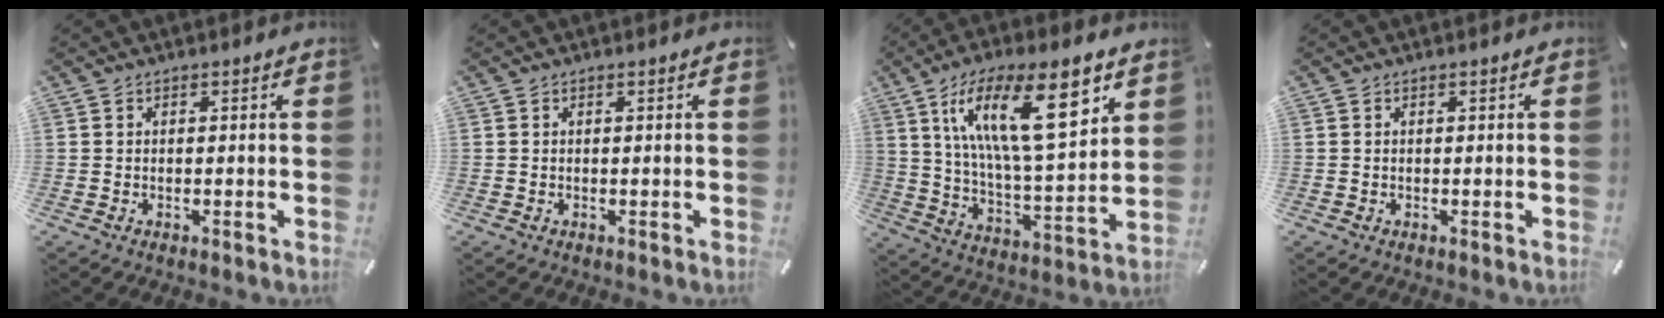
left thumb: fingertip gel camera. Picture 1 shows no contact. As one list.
[{"total": 0.0}, {"total": 21.4, "force": [10.5, 7.6, 17.0], "torque": [-0.298, -0.040, 0.164]}, {"total": 0.0}]